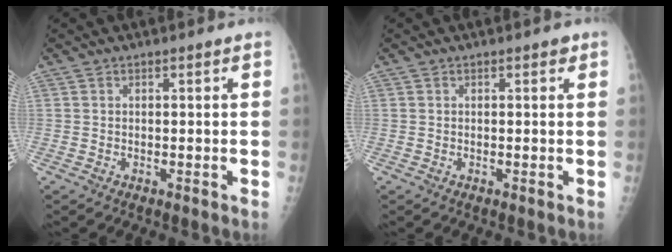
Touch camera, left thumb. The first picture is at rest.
{"total": 0.7, "force": [0.3, 0.4, 0.4], "torque": [0.000, 0.000, 0.001]}